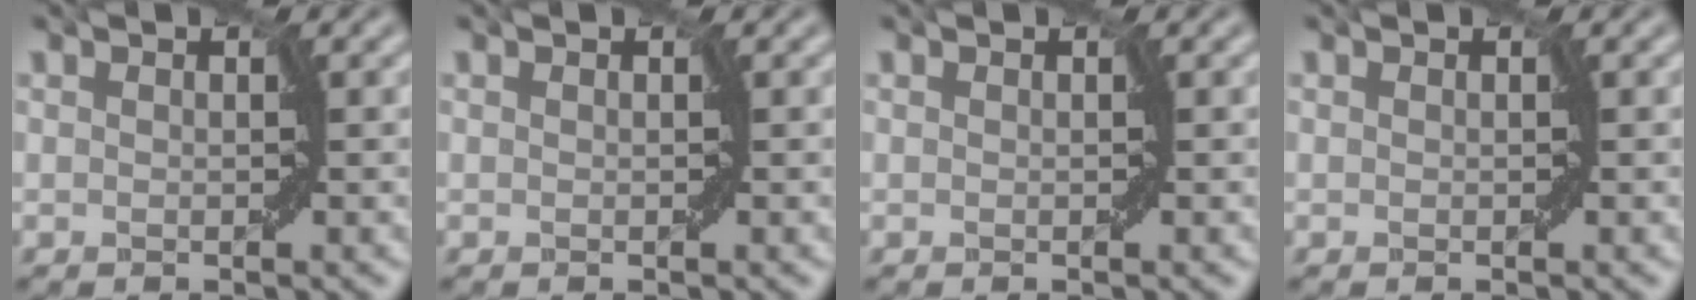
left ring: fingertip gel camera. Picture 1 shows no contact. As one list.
[{"total": 0.0}, {"total": 0.0}, {"total": 0.0}]